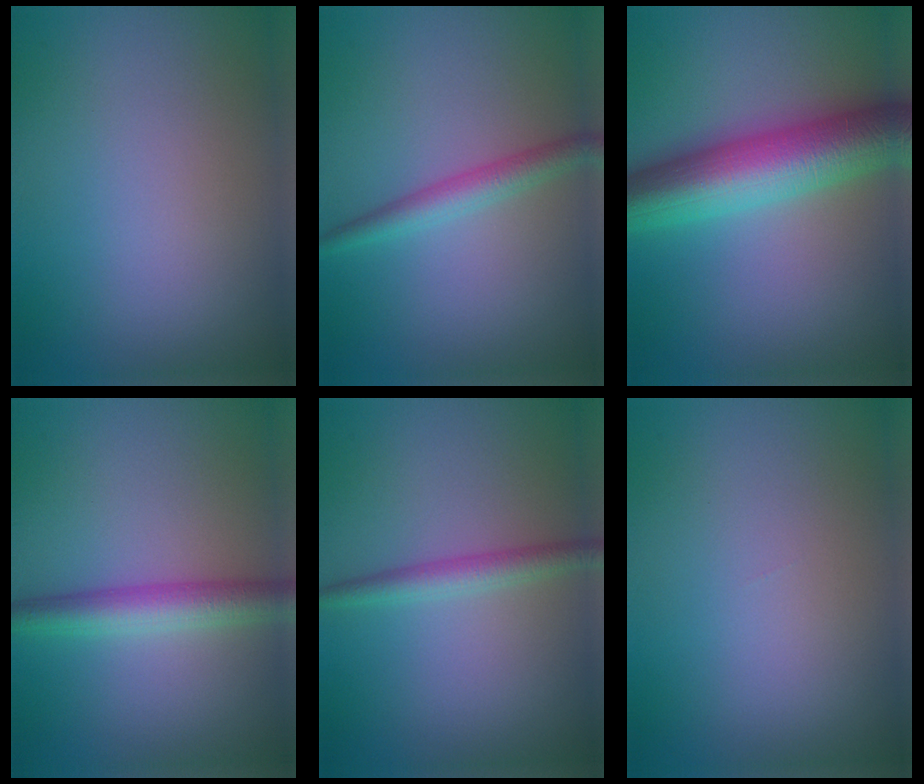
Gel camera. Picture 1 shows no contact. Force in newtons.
{"total": 2.6, "press": 2.6, "slide": 0.0}
{"total": 10.2, "press": 10.2, "slide": 0.1}
{"total": 4.0, "press": 4.0, "slide": 0.2}
{"total": 2.3, "press": 2.3, "slide": 0.0}
{"total": 0.0}